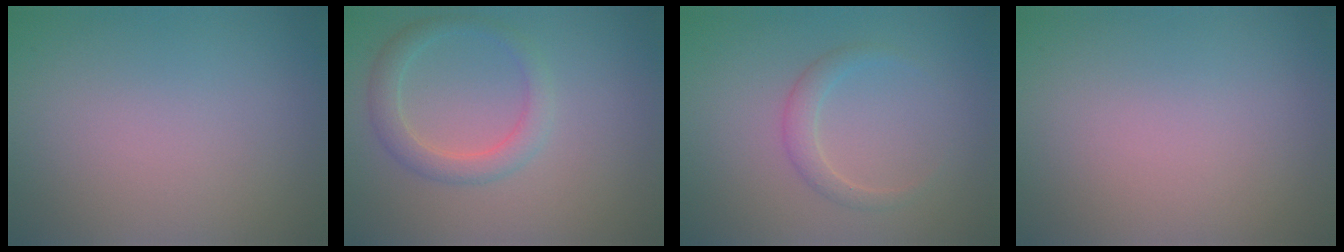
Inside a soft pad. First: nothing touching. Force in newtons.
{"total": 2.7, "press": 2.7, "slide": 0.2}
{"total": 1.6, "press": 1.6, "slide": 0.1}
{"total": 0.0}